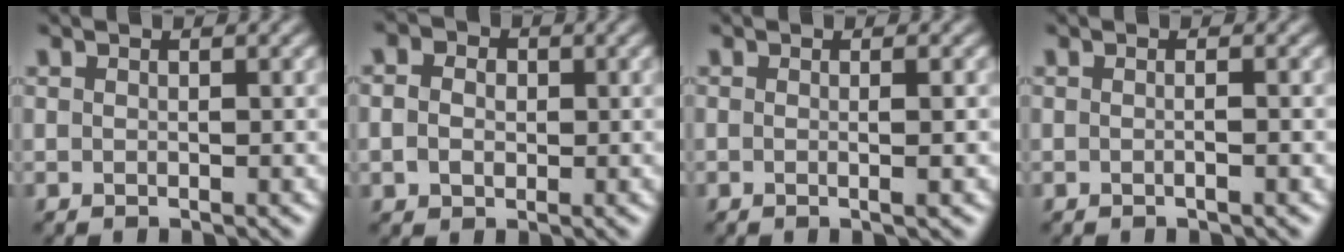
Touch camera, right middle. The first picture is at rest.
{"total": 3.2, "force": [0.5, 2.6, 1.9], "torque": [-0.033, 0.013, -0.008]}
{"total": 1.6, "force": [-0.1, 0.4, 1.6], "torque": [-0.019, -0.003, -0.006]}
{"total": 1.1, "force": [-0.2, 0.3, 1.1], "torque": [-0.010, -0.005, -0.007]}